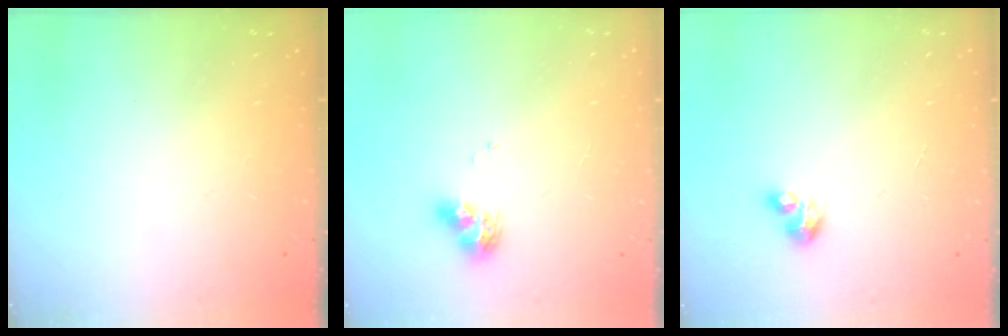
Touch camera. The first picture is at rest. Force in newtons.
{"total": 8.8, "press": 8.7, "slide": 0.9}
{"total": 2.8, "press": 2.8, "slide": 0.2}